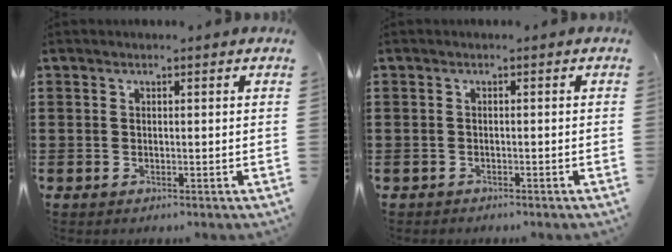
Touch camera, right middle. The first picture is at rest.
{"total": 0.8, "force": [-0.7, 0.3, -0.3], "torque": [0.004, 0.002, -0.015]}